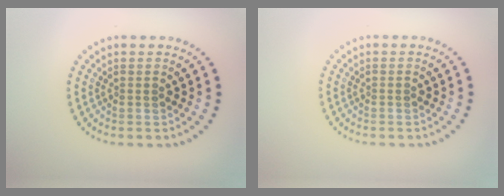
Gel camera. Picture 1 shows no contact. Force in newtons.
{"total": 0.0}